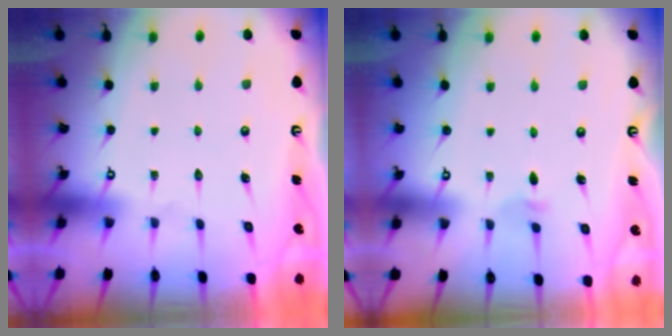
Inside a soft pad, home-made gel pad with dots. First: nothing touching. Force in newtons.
{"total": 2.8, "press": 2.7, "slide": 0.6}